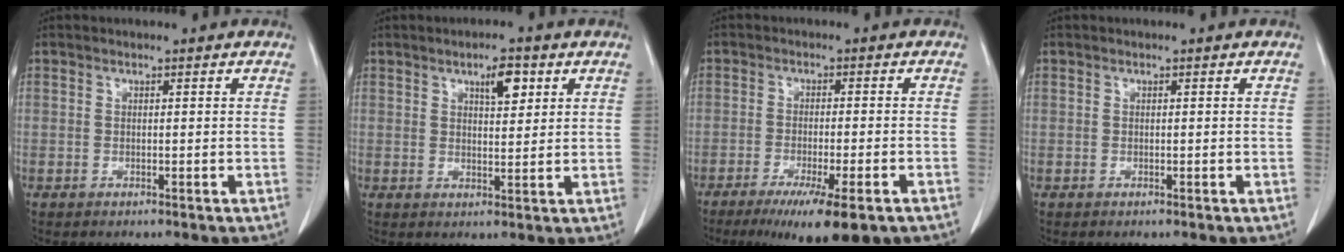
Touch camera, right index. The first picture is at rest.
{"total": 4.4, "force": [2.2, 1.4, 3.5], "torque": [-0.057, 0.001, 0.036]}
{"total": 12.4, "force": [-8.6, 1.3, 8.8], "torque": [-0.117, -0.026, -0.125]}
{"total": 0.0}